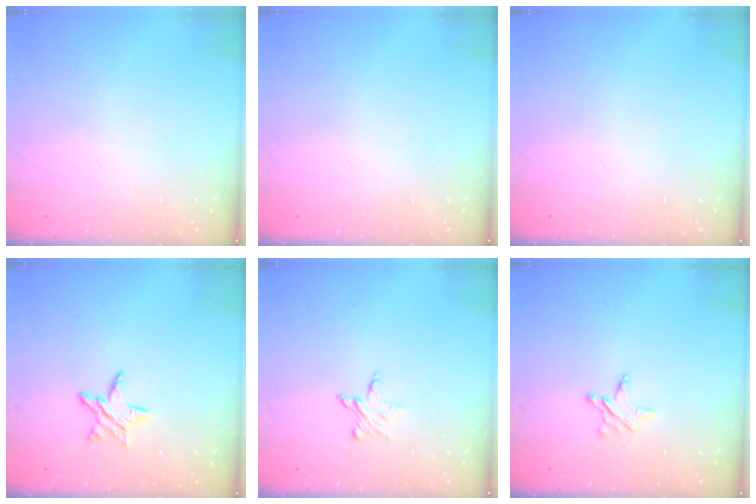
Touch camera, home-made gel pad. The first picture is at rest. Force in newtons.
{"total": 0.0}
{"total": 0.0}
{"total": 6.5, "press": 6.5, "slide": 0.5}
{"total": 3.5, "press": 3.4, "slide": 0.3}
{"total": 2.9, "press": 2.9, "slide": 0.3}